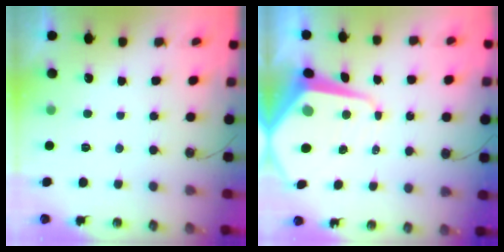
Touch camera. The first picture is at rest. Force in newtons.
{"total": 10.9, "press": 10.8, "slide": 0.8}